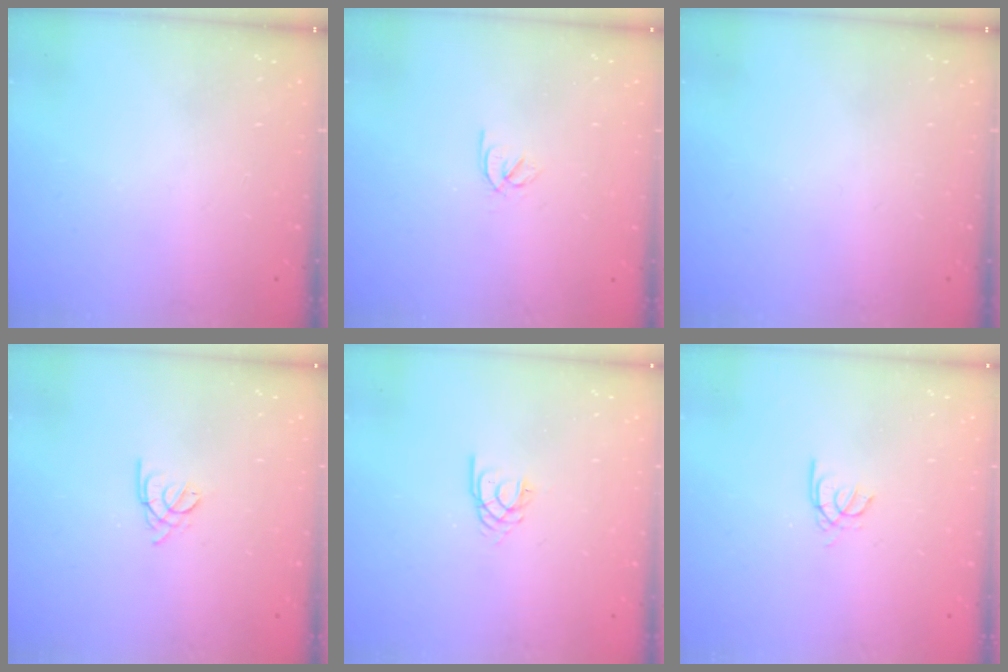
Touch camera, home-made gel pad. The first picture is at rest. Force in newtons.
{"total": 2.5, "press": 2.4, "slide": 0.7}
{"total": 0.0}
{"total": 1.8, "press": 1.7, "slide": 0.5}
{"total": 2.3, "press": 2.3, "slide": 0.2}
{"total": 2.6, "press": 2.6, "slide": 0.4}